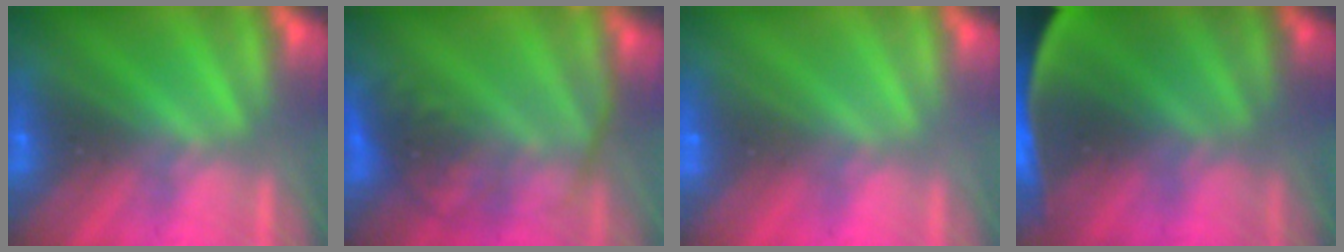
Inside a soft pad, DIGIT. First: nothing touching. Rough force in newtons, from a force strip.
{"total": 8.6}
{"total": 1.8}
{"total": 9.1}